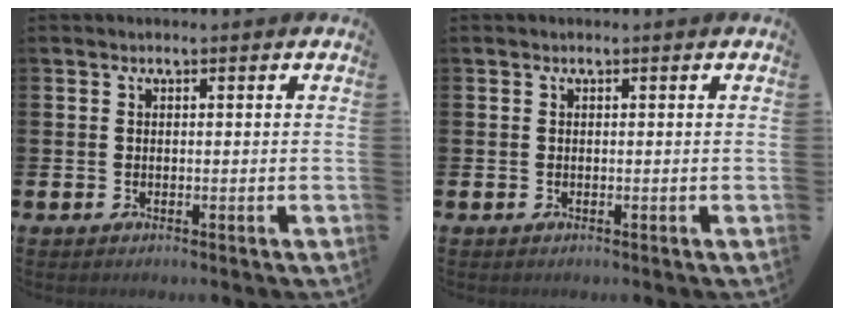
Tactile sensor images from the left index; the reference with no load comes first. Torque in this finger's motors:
{"motor_torque": [-0.04, -0.01, 0.01, 0.00]}